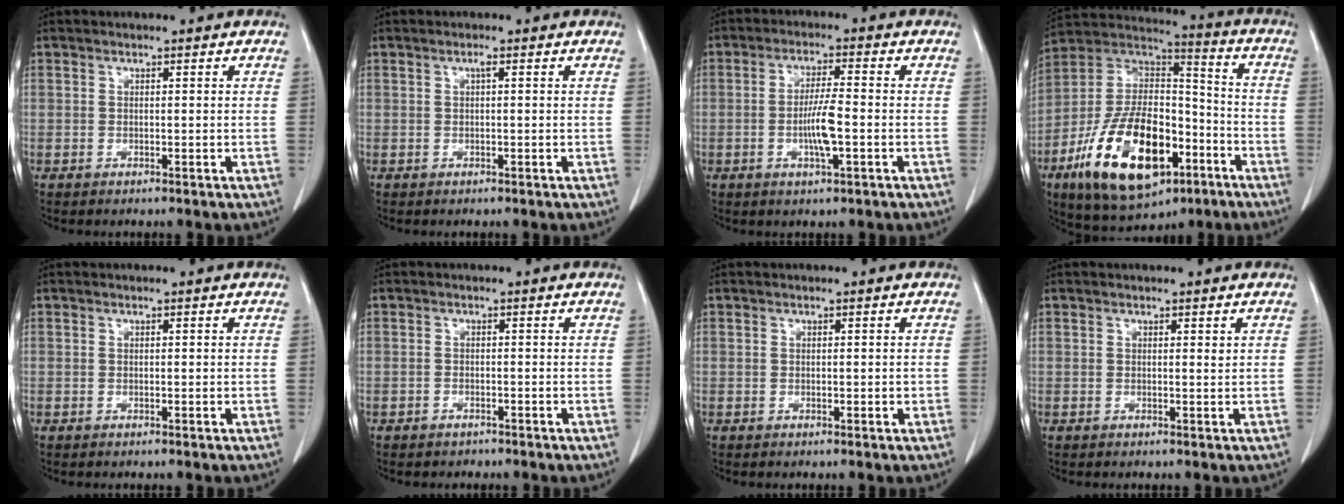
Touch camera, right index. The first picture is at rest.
{"total": 0.6, "force": [0.2, 0.0, 0.6], "torque": [-0.011, 0.002, 0.003]}
{"total": 5.9, "force": [-1.3, 0.7, 5.7], "torque": [-0.112, -0.003, -0.024]}
{"total": 22.4, "force": [-9.7, 10.7, 17.1], "torque": [-0.338, 0.001, -0.157]}
{"total": 0.0}
{"total": 1.2, "force": [-1.0, 0.7, 0.0], "torque": [-0.007, 0.002, -0.015]}
{"total": 1.0, "force": [0.0, 0.5, 0.9], "torque": [-0.014, 0.001, 0.003]}
{"total": 0.6, "force": [0.3, 0.3, 0.4], "torque": [0.000, 0.000, 0.003]}